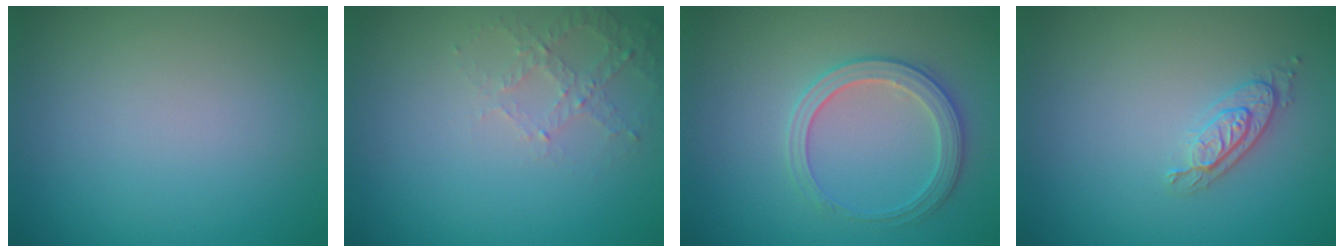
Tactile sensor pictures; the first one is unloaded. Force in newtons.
{"total": 2.2, "press": 2.1, "slide": 0.6}
{"total": 3.0, "press": 2.9, "slide": 0.2}
{"total": 2.0, "press": 1.8, "slide": 0.9}